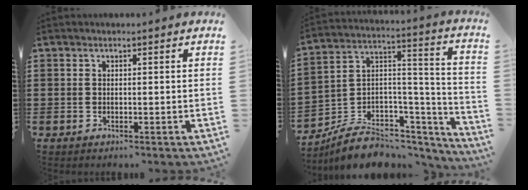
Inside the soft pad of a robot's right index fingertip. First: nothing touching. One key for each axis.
{"total": 7.8, "fx": -5.5, "fy": 4.8, "fz": 2.7, "tx": -0.054, "ty": 0.014, "tz": -0.097}